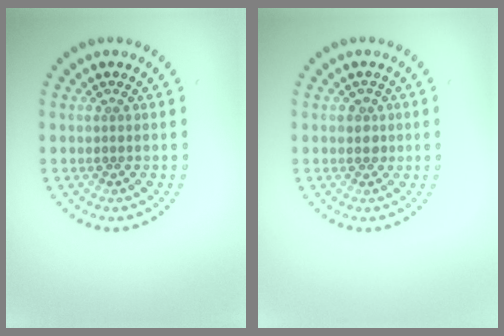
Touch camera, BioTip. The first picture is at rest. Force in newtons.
{"total": 1.3, "press": 1.2, "slide": 0.4}